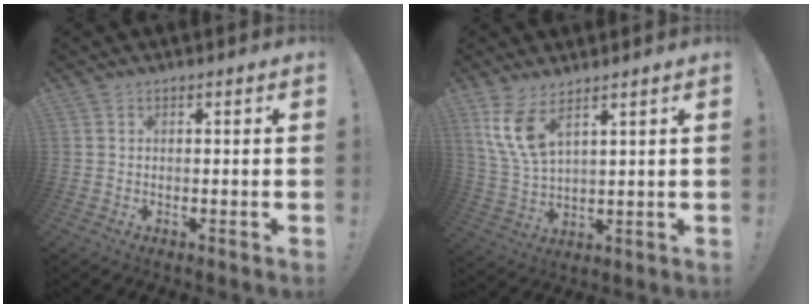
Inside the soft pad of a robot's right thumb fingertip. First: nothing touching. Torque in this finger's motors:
{"motor_torque": [0.08, 0.27, 0.86, 0.37, 0.28]}